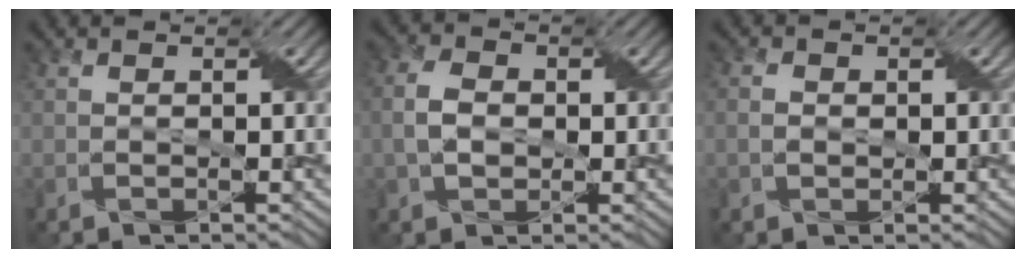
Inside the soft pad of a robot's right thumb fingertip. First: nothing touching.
{"total": 4.2, "force": [-0.2, 3.0, 2.9], "torque": [-0.071, 0.004, -0.008]}
{"total": 1.8, "force": [-0.1, 1.5, 1.1], "torque": [-0.026, 0.000, -0.002]}